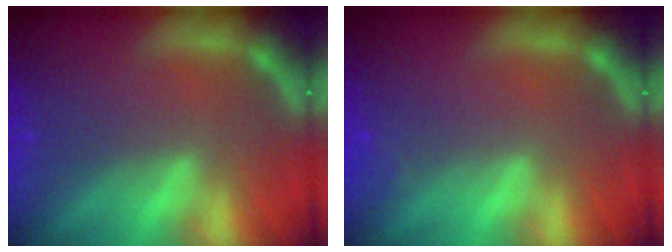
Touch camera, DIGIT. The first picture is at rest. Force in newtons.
{"total": 0.9}